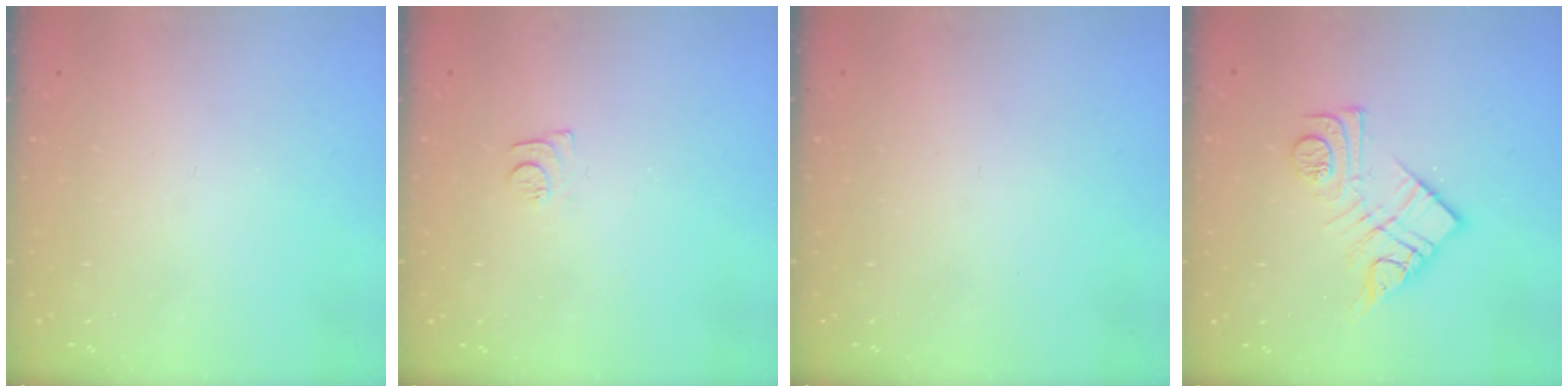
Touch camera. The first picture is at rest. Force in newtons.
{"total": 7.0, "press": 7.0, "slide": 0.7}
{"total": 0.0}
{"total": 12.8, "press": 12.8, "slide": 0.8}